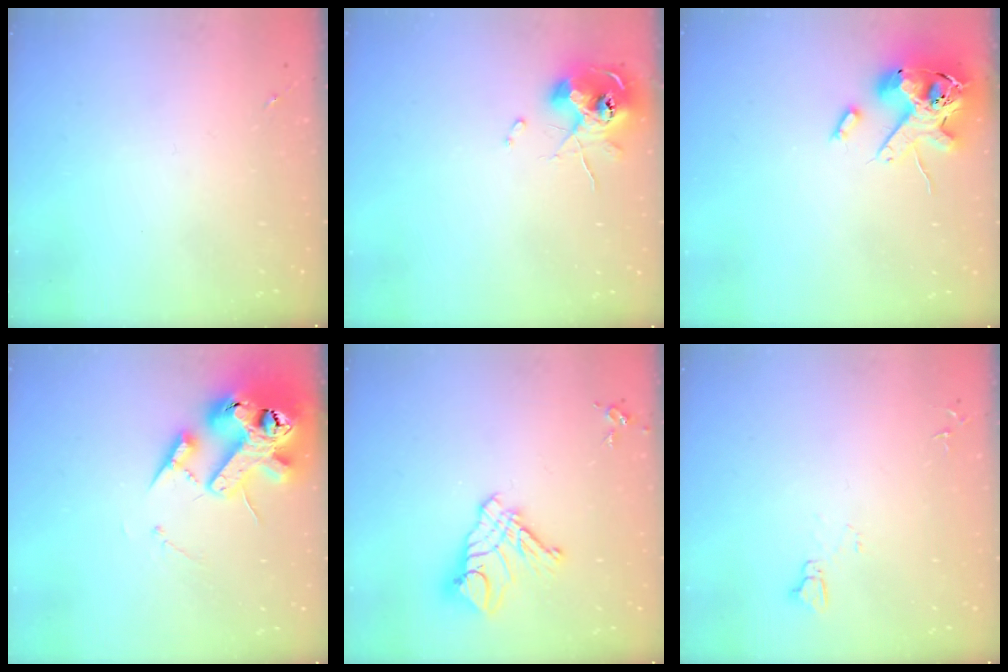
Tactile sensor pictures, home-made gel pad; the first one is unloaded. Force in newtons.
{"total": 10.2, "press": 10.1, "slide": 1.4}
{"total": 16.4, "press": 16.2, "slide": 2.7}
{"total": 18.8, "press": 18.6, "slide": 2.9}
{"total": 12.0, "press": 11.9, "slide": 1.1}
{"total": 4.1, "press": 4.1, "slide": 0.4}